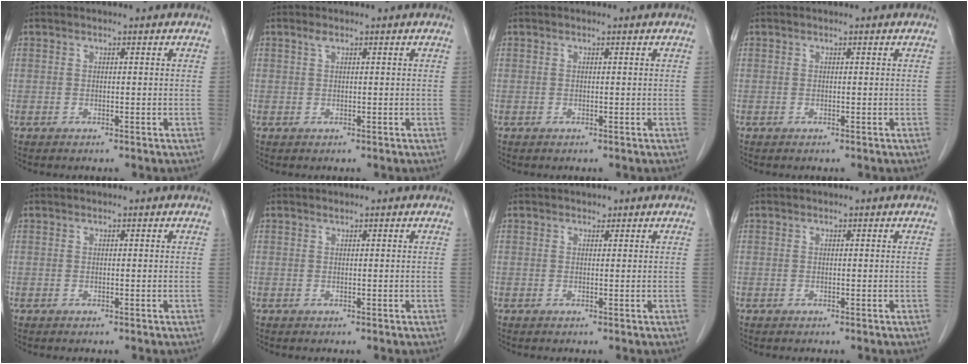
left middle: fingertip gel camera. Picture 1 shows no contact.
{"total": 0.8, "force": [0.5, 0.2, 0.5], "torque": [-0.012, 0.006, 0.009]}
{"total": 0.0}
{"total": 0.0}
{"total": 0.0}
{"total": 0.0}
{"total": 0.6, "force": [0.4, 0.3, 0.1], "torque": [-0.004, -0.001, 0.005]}
{"total": 0.0}